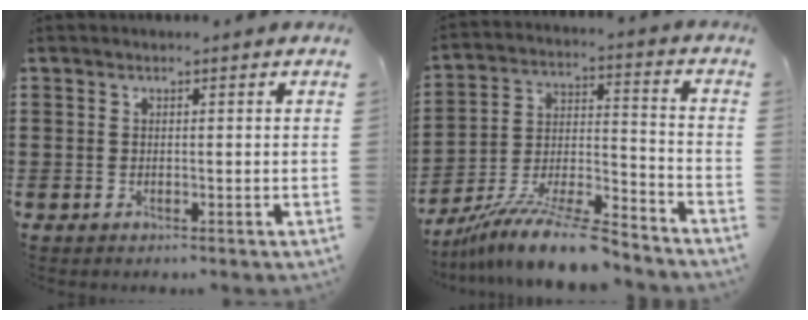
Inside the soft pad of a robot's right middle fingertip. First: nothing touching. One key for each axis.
{"total": 12.5, "fx": -11.0, "fy": 1.0, "fz": 5.9, "tx": -0.092, "ty": 0.032, "tz": -0.204}